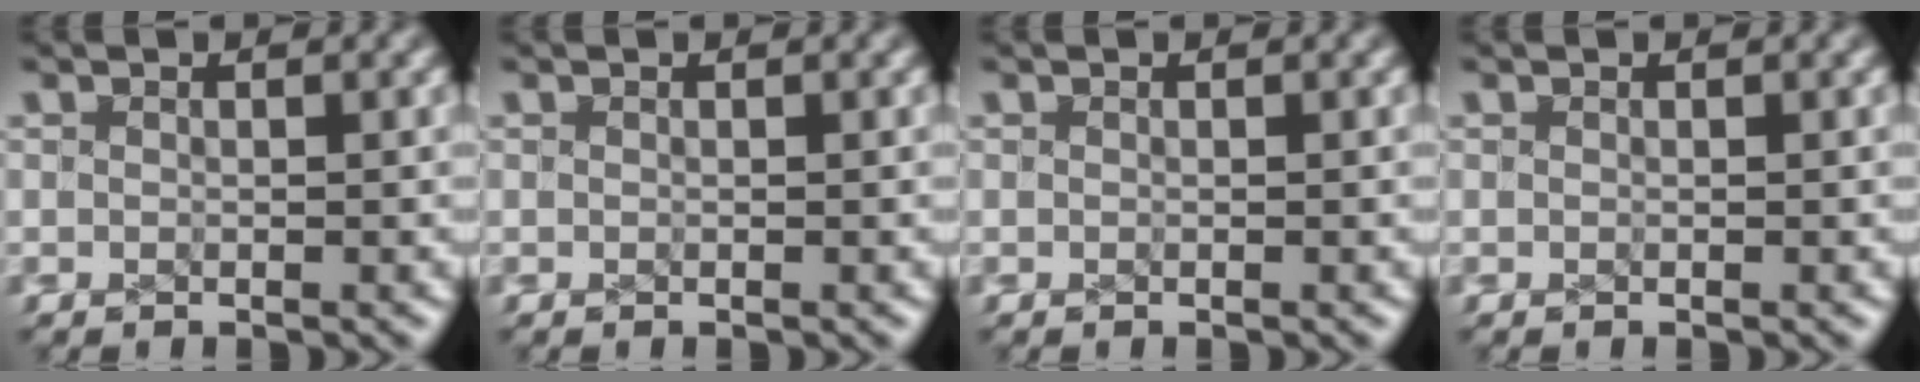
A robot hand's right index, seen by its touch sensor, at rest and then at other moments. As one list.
[{"total": 0.0}, {"total": 0.0}, {"total": 0.0}]